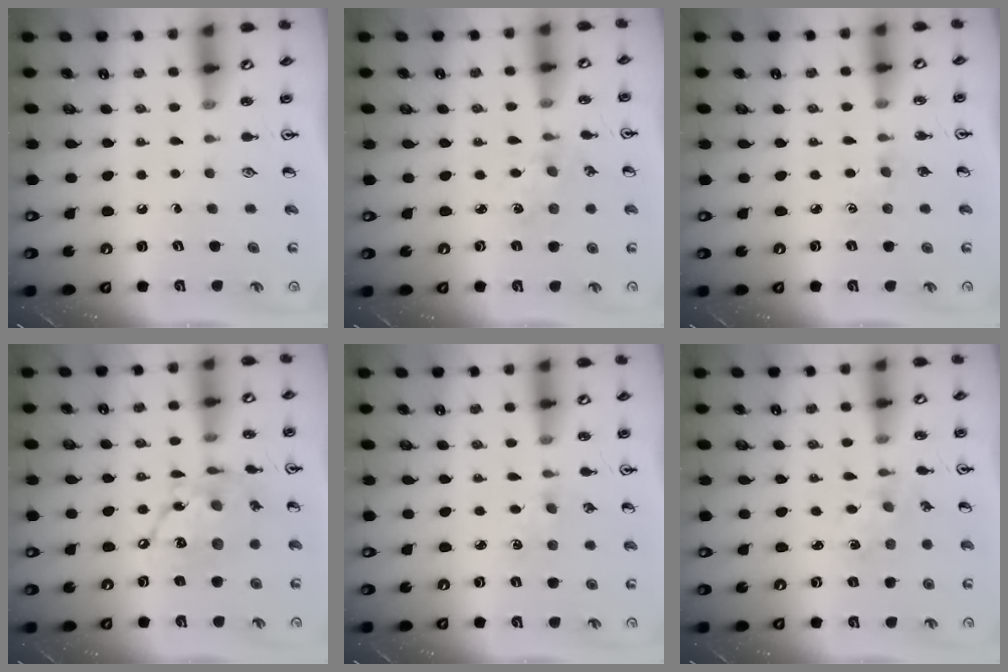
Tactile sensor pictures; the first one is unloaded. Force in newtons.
{"total": 2.5, "press": 2.5, "slide": 0.5}
{"total": 2.5, "press": 2.5, "slide": 0.2}
{"total": 14.9, "press": 14.9, "slide": 1.1}
{"total": 2.0, "press": 2.0, "slide": 0.3}
{"total": 0.8, "press": 0.8, "slide": 0.2}